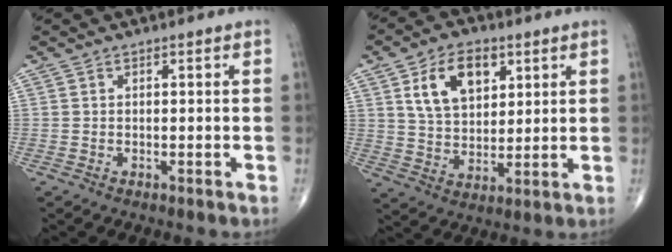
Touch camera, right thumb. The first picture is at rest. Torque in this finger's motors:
{"motor_torque": [-0.87, 1.83, 0.95, 0.64, 0.25]}